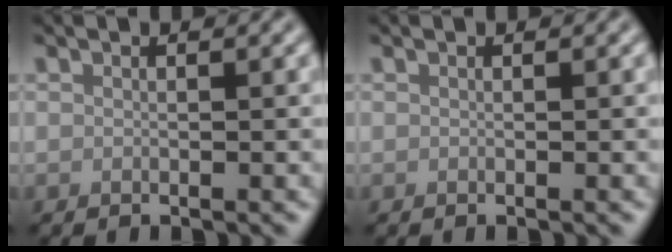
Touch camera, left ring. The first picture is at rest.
{"total": 0.0}